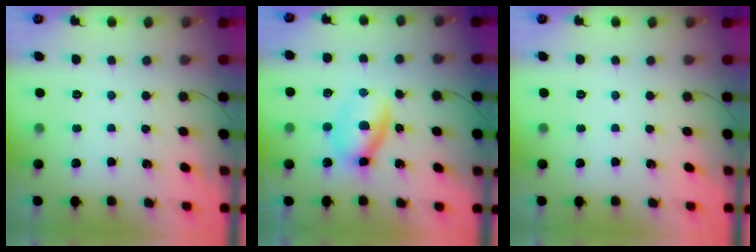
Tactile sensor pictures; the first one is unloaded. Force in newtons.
{"total": 6.0, "press": 5.9, "slide": 1.0}
{"total": 0.0}